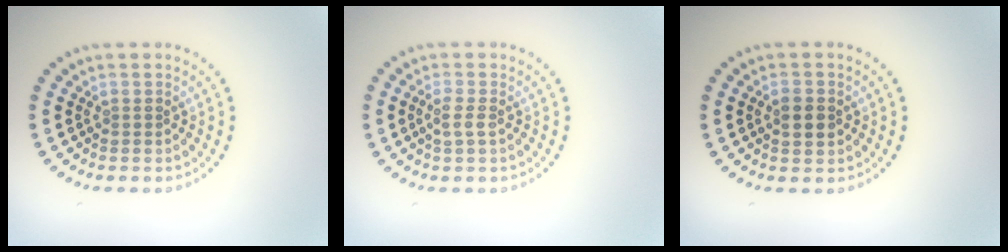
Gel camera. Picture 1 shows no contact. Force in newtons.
{"total": 1.3, "press": 1.2, "slide": 0.5}
{"total": 2.3, "press": 2.3, "slide": 0.1}